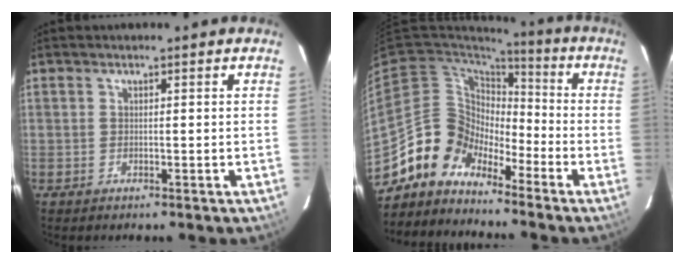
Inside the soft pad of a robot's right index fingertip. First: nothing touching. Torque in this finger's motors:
{"motor_torque": [1.06, -1.08, 0.20, 0.03]}